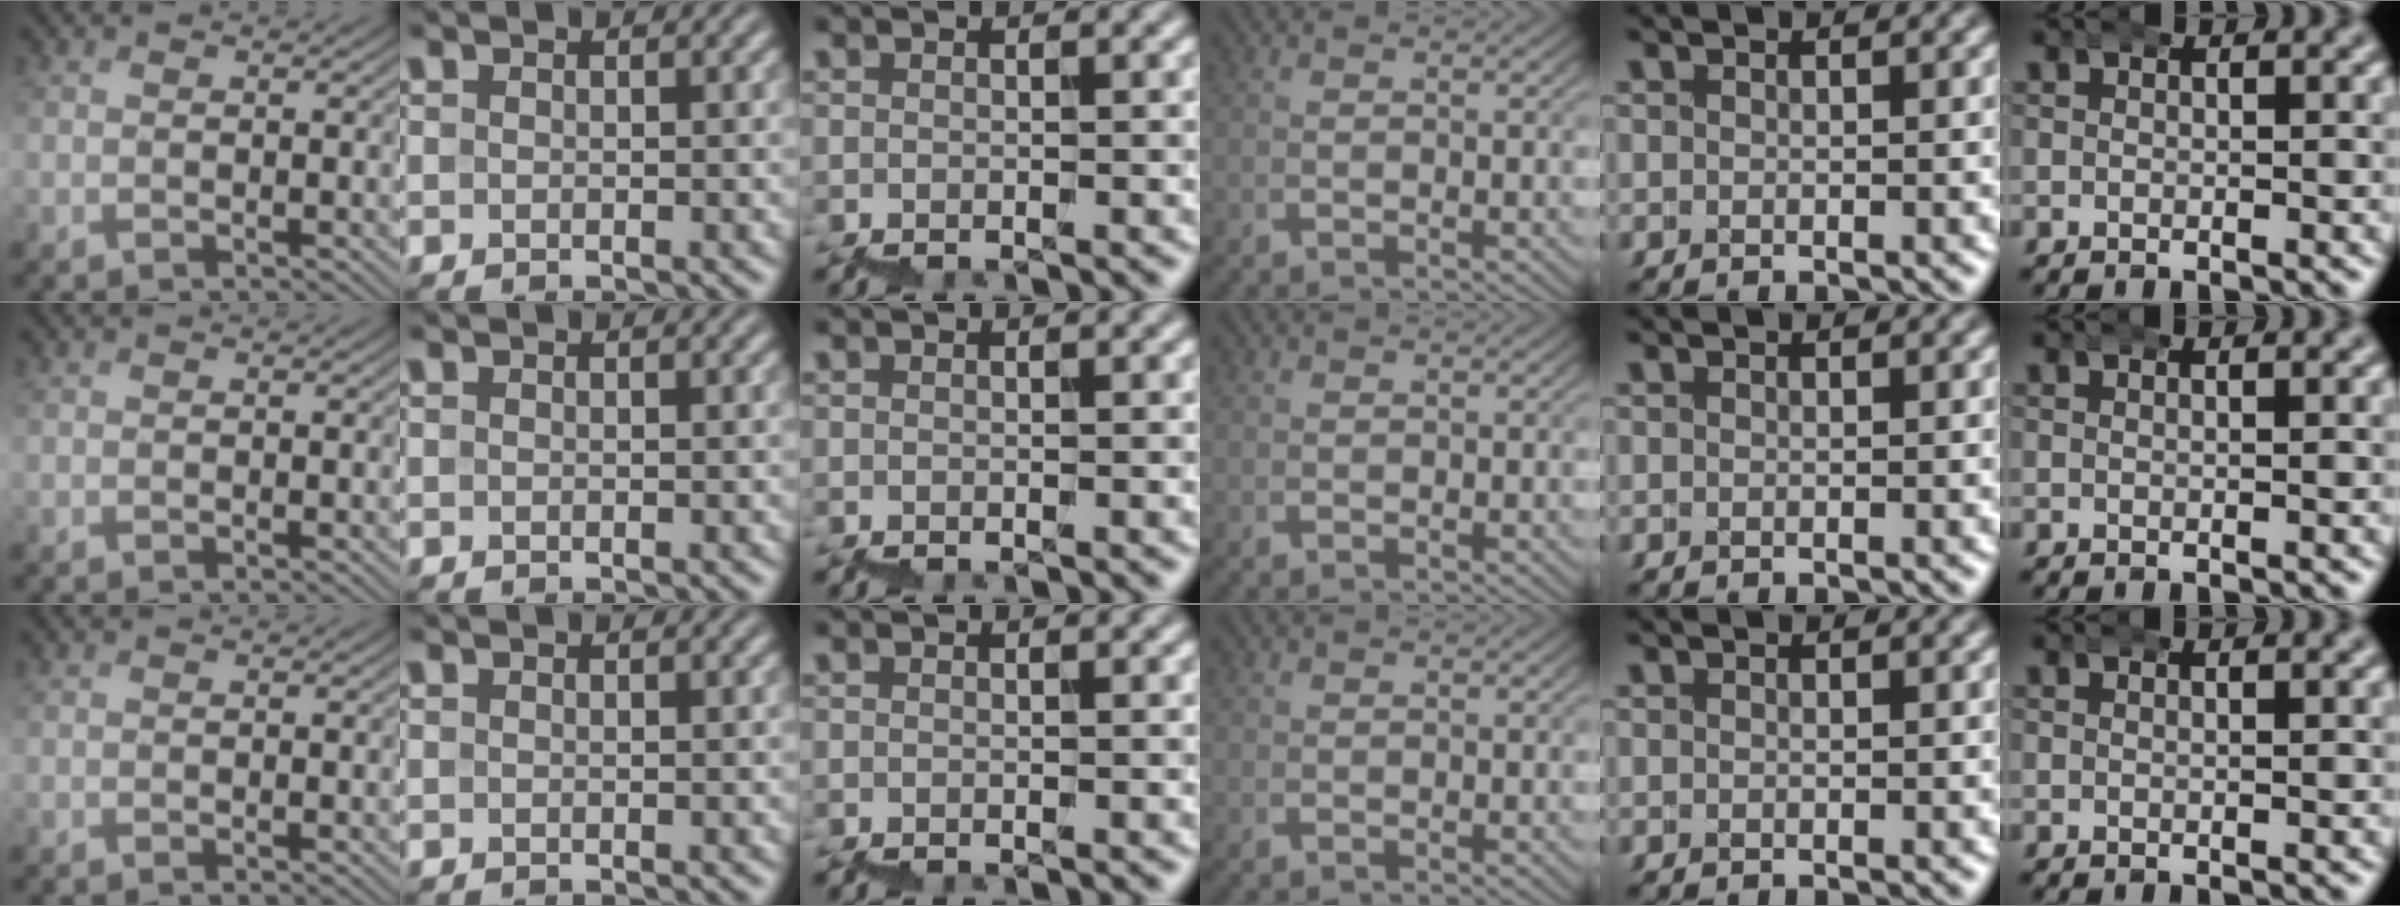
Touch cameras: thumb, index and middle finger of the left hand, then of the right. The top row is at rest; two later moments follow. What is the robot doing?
{"motion": "wrap", "object": "bubble wrap"}